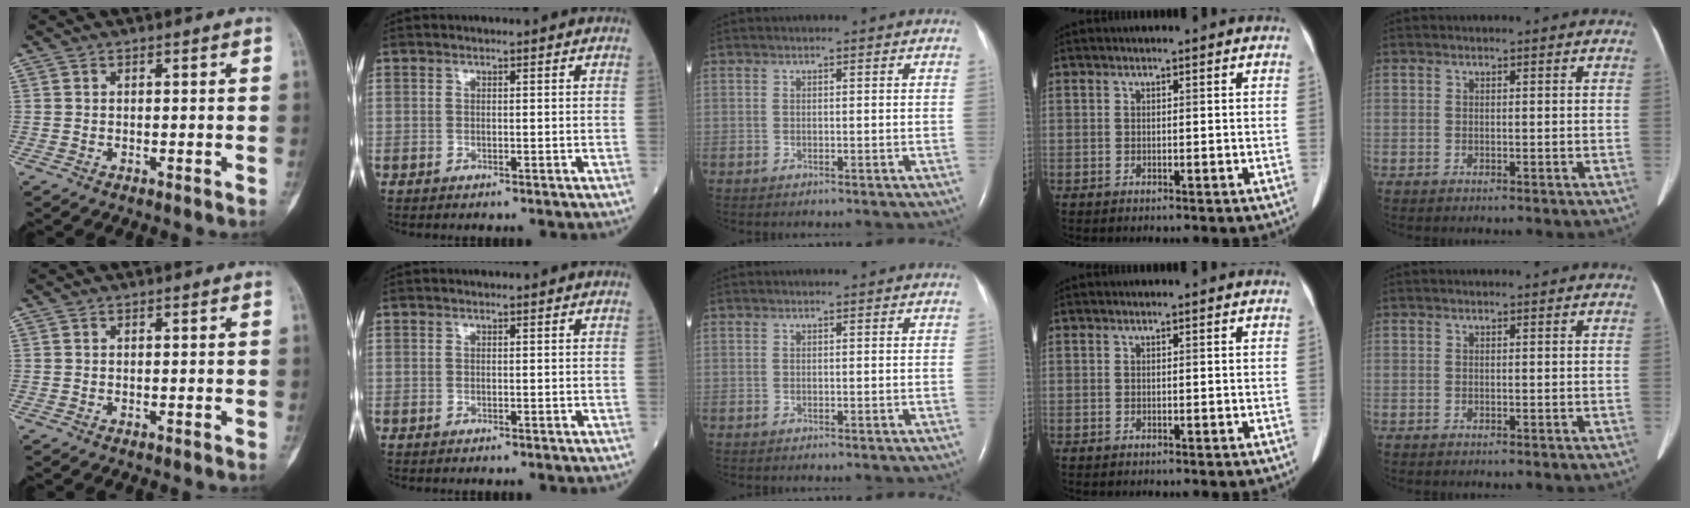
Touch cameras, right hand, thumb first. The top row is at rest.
{}